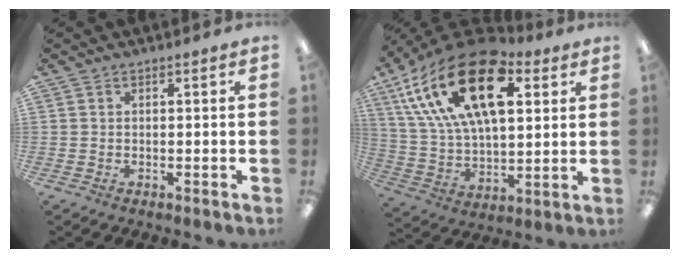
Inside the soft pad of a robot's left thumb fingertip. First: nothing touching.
{"total": 25.9, "force": [12.1, 13.6, 18.4], "torque": [-0.353, -0.048, 0.208]}